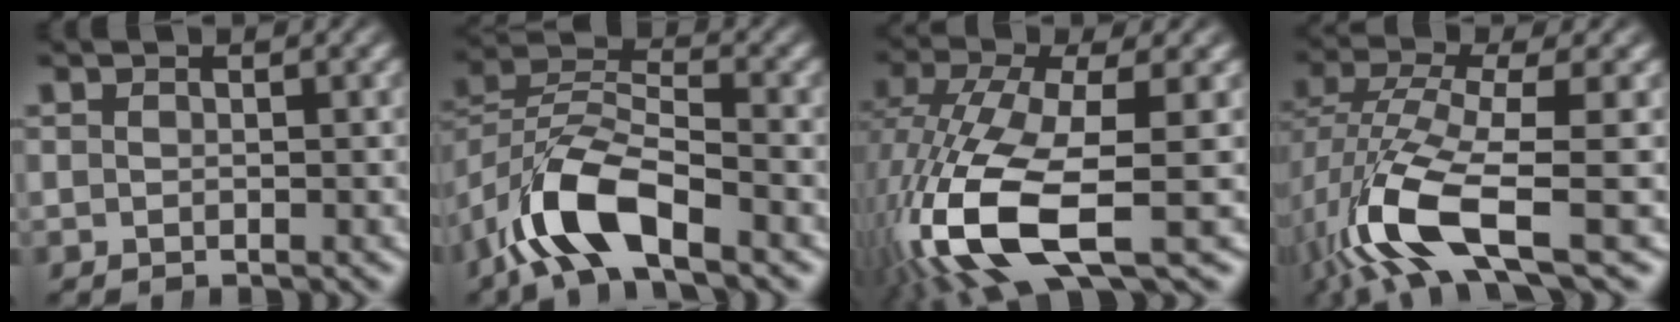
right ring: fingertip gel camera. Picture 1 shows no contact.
{"total": 5.9, "force": [-2.3, 3.6, 4.1], "torque": [-0.099, -0.020, -0.035]}
{"total": 9.6, "force": [-2.6, 4.3, 8.1], "torque": [-0.212, -0.057, -0.006]}
{"total": 8.0, "force": [-2.2, 3.6, 6.8], "torque": [-0.157, -0.038, -0.018]}